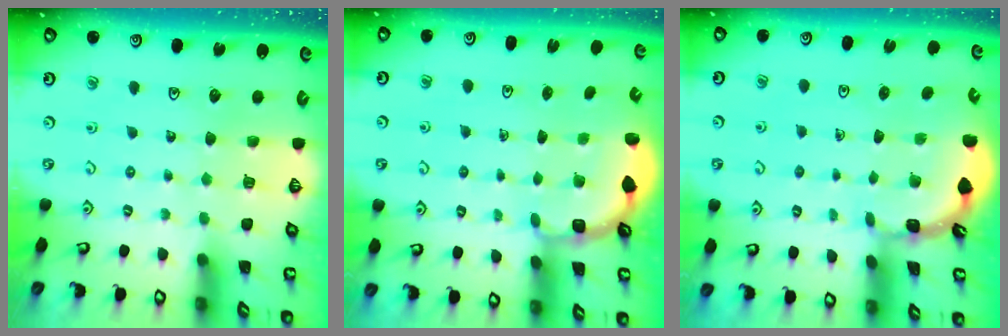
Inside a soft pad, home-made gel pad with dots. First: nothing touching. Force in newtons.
{"total": 2.9, "press": 2.5, "slide": 1.4}
{"total": 1.7, "press": 1.7, "slide": 0.1}